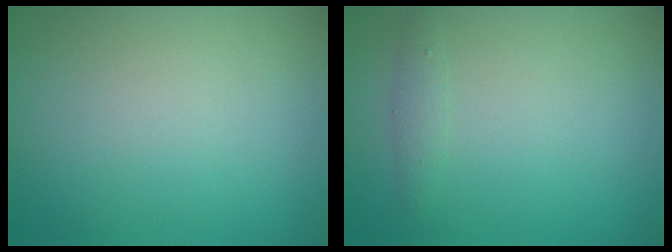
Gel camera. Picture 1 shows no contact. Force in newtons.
{"total": 1.1, "press": 1.1, "slide": 0.0}